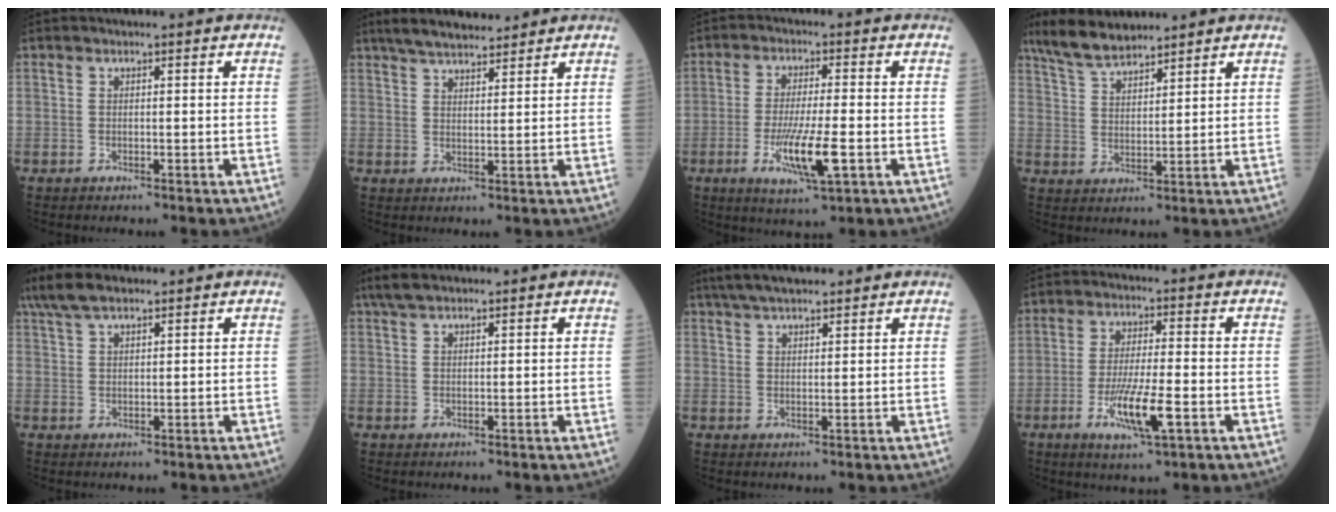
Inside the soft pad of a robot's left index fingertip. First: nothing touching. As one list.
[{"total": 7.5, "force": [6.5, 1.6, 3.2], "torque": [-0.054, 0.021, 0.114]}, {"total": 8.7, "force": [-2.8, 0.9, 8.2], "torque": [-0.157, -0.019, -0.047]}, {"total": 7.7, "force": [6.7, 1.8, 3.3], "torque": [-0.076, 0.012, 0.132]}, {"total": 6.3, "force": [4.9, 1.7, 3.6], "torque": [-0.085, 0.025, 0.098]}, {"total": 3.2, "force": [2.6, 0.9, 1.7], "torque": [-0.040, 0.016, 0.054]}, {"total": 7.9, "force": [6.6, 1.8, 4.1], "torque": [-0.063, 0.032, 0.111]}, {"total": 8.3, "force": [-3.1, 0.8, 7.7], "torque": [-0.148, -0.016, -0.053]}]